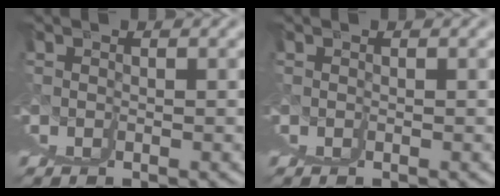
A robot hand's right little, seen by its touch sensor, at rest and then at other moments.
{"total": 0.0}